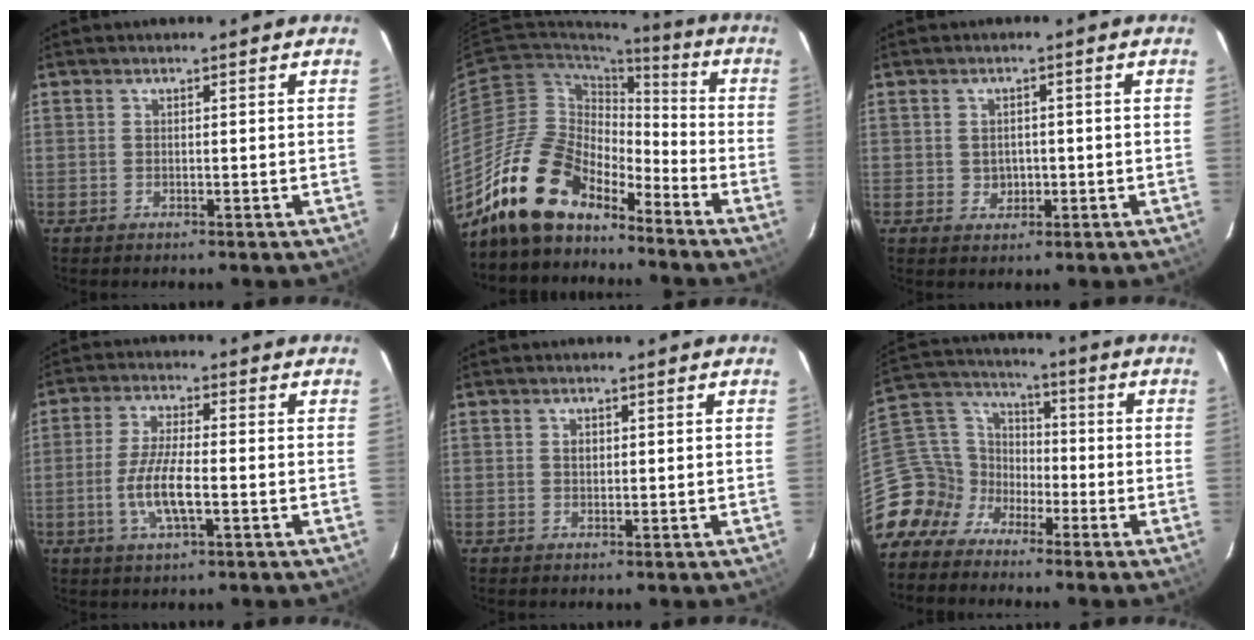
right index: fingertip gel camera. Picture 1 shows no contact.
{"total": 16.2, "force": [-12.8, 7.1, 6.8], "torque": [-0.138, 0.008, -0.236]}
{"total": 4.6, "force": [-0.6, 3.9, 2.5], "torque": [-0.045, 0.001, 0.000]}
{"total": 8.1, "force": [-2.2, 2.1, 7.5], "torque": [-0.154, -0.004, -0.044]}
{"total": 1.2, "force": [0.3, 0.9, 0.7], "torque": [-0.010, 0.004, 0.004]}
{"total": 10.9, "force": [-7.2, 7.9, 2.3], "torque": [-0.072, 0.039, -0.155]}